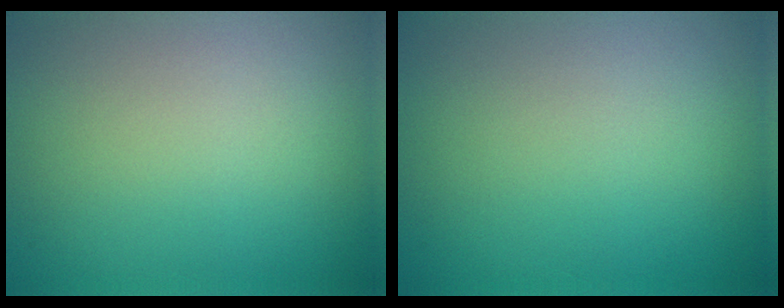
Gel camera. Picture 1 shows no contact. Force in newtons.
{"total": 0.0}